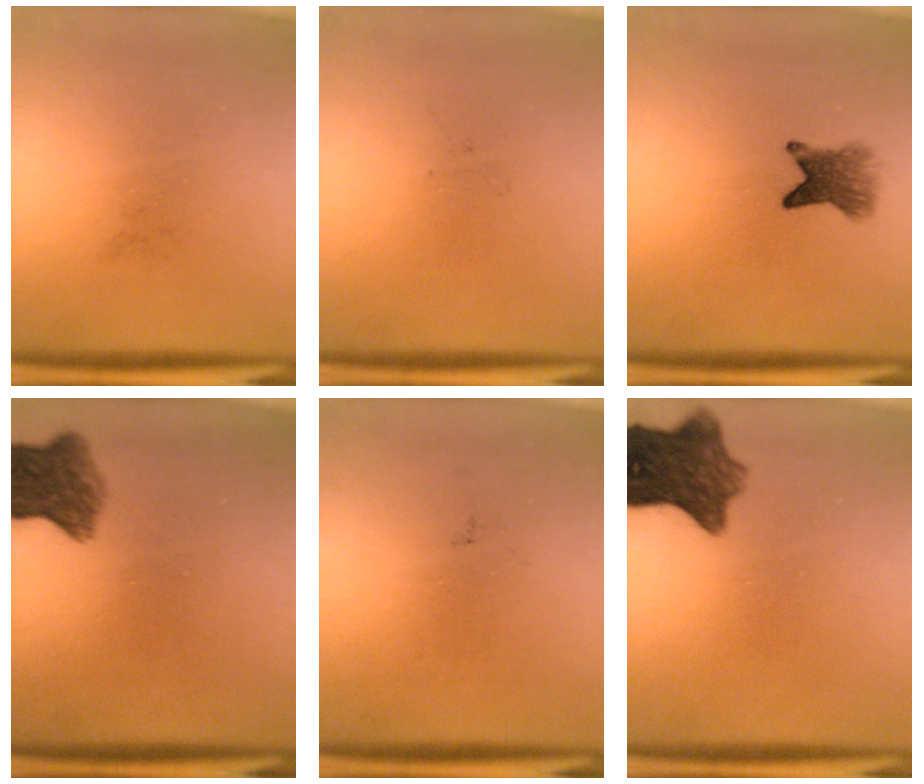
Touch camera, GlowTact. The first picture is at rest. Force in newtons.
{"total": 0.0}
{"total": 4.8}
{"total": 6.4}
{"total": 0.0}
{"total": 9.0}